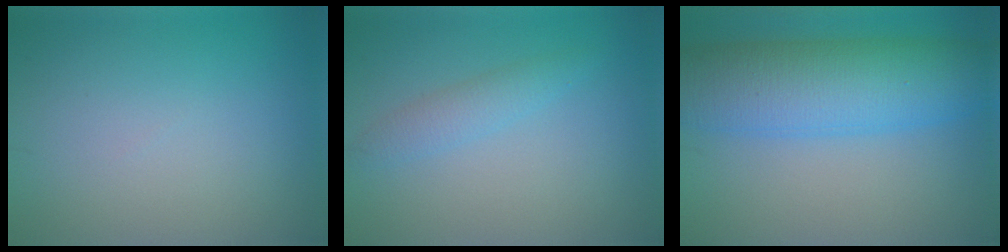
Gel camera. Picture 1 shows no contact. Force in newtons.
{"total": 2.0, "press": 2.0, "slide": 0.1}
{"total": 9.9, "press": 9.9, "slide": 0.3}